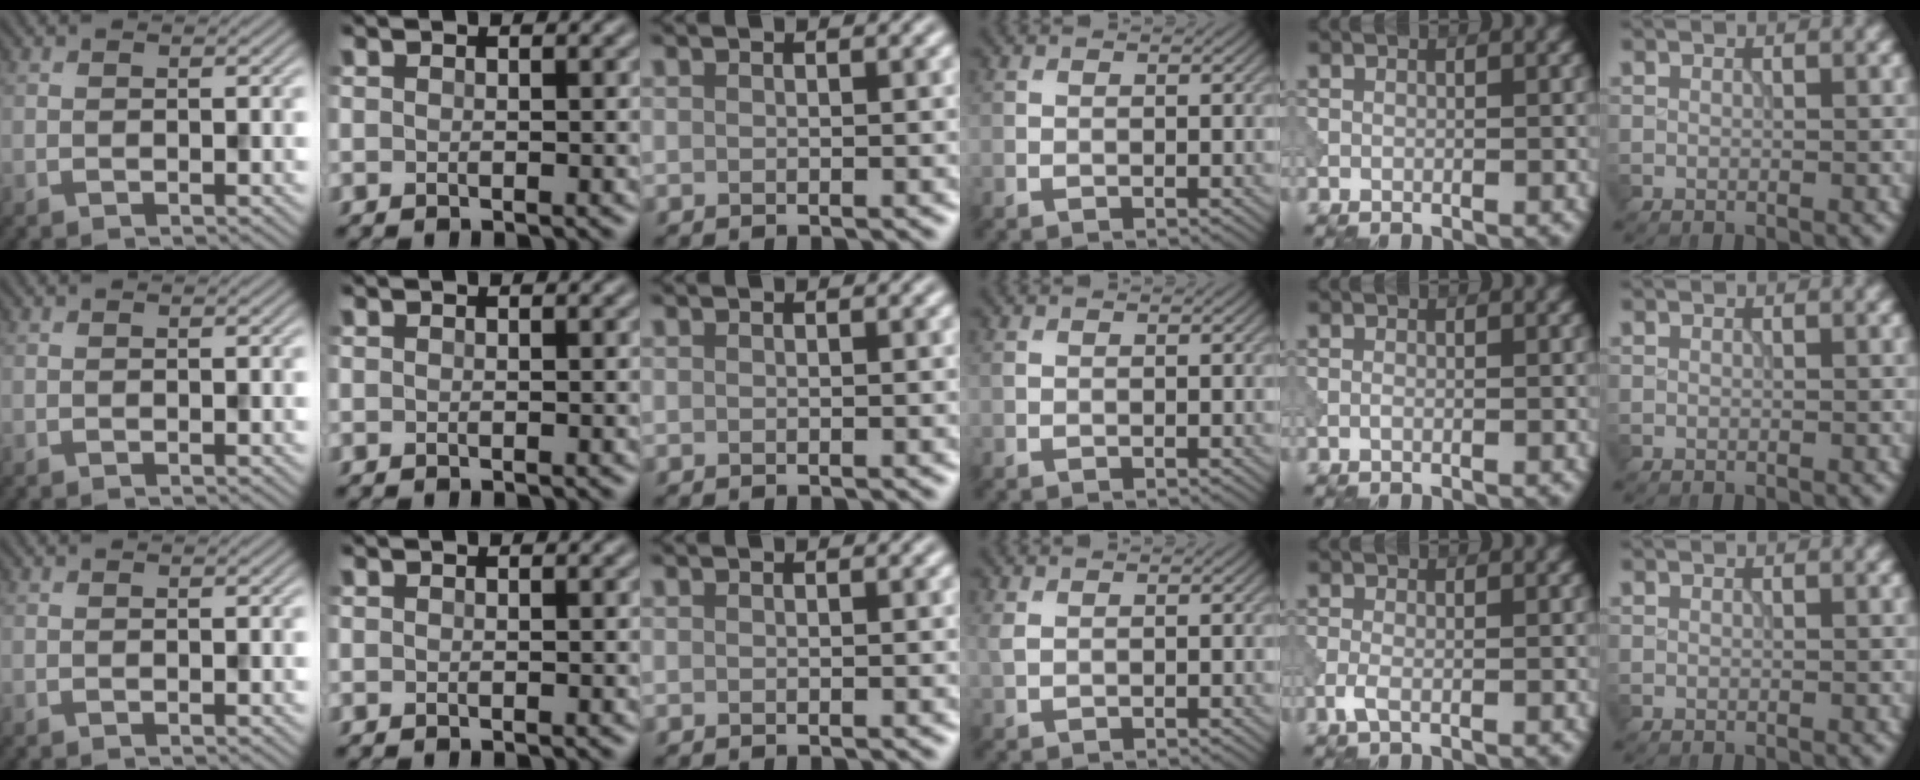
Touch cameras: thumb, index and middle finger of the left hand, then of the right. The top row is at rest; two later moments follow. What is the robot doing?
{"motion": "dispense", "object": "pipette"}